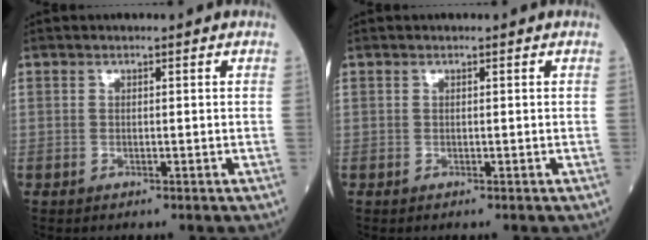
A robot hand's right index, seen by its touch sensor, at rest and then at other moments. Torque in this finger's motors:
{"motor_torque": [-0.18, -0.11, 0.05, -0.01]}